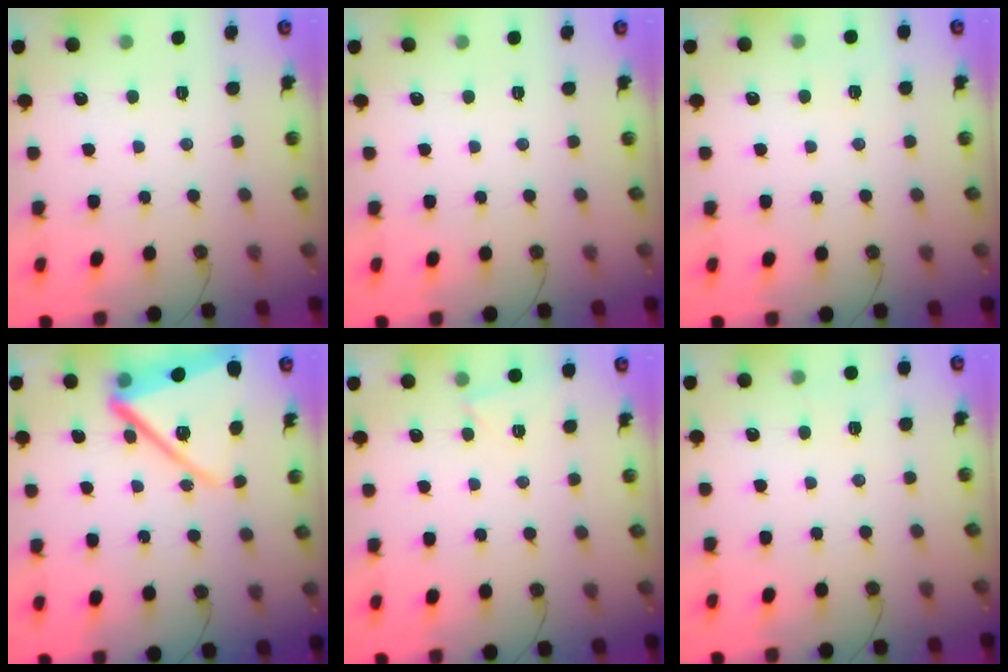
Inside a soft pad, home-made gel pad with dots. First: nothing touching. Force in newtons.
{"total": 0.0}
{"total": 3.6, "press": 2.8, "slide": 2.4}
{"total": 16.9, "press": 16.8, "slide": 2.0}
{"total": 2.1, "press": 1.9, "slide": 0.9}
{"total": 3.2, "press": 2.7, "slide": 1.6}